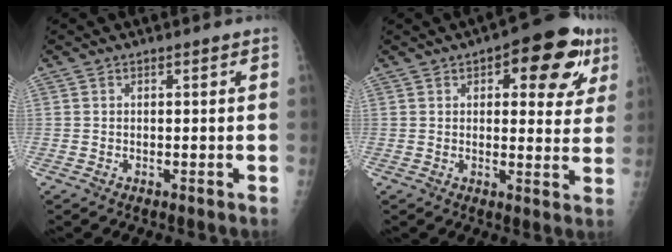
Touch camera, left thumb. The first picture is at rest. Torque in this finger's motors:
{"motor_torque": [0.28, 0.42, -0.04, -0.30, 0.15]}